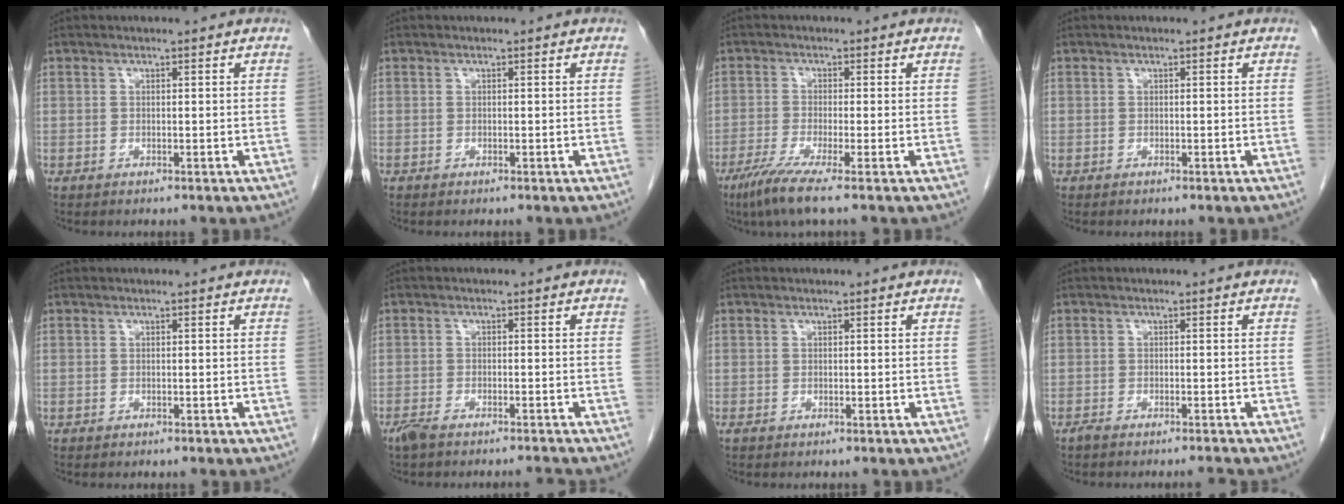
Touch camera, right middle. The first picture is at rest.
{"total": 0.0}
{"total": 5.7, "force": [-3.7, -0.6, 4.3], "torque": [-0.082, -0.019, -0.073]}
{"total": 0.0}
{"total": 0.0}
{"total": 4.0, "force": [-3.6, 0.1, 1.7], "torque": [-0.031, -0.009, -0.062]}
{"total": 0.0}
{"total": 2.1, "force": [-1.9, -0.4, 0.6], "torque": [-0.013, -0.003, -0.032]}